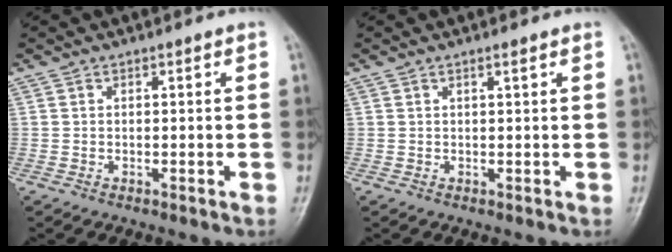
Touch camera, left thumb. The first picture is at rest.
{"total": 0.9, "force": [0.6, 0.1, 0.7], "torque": [-0.011, -0.001, 0.009]}